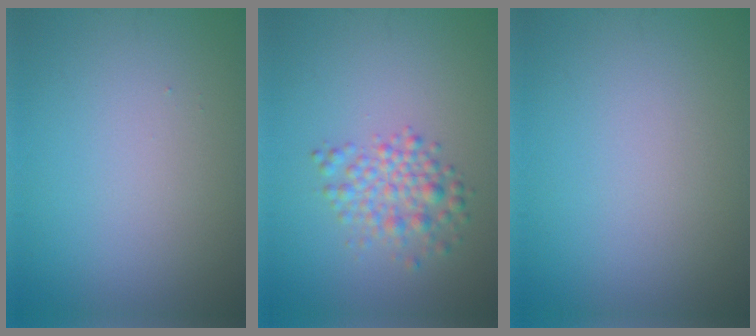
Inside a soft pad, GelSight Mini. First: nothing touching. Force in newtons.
{"total": 2.9, "press": 2.9, "slide": 0.1}
{"total": 0.0}